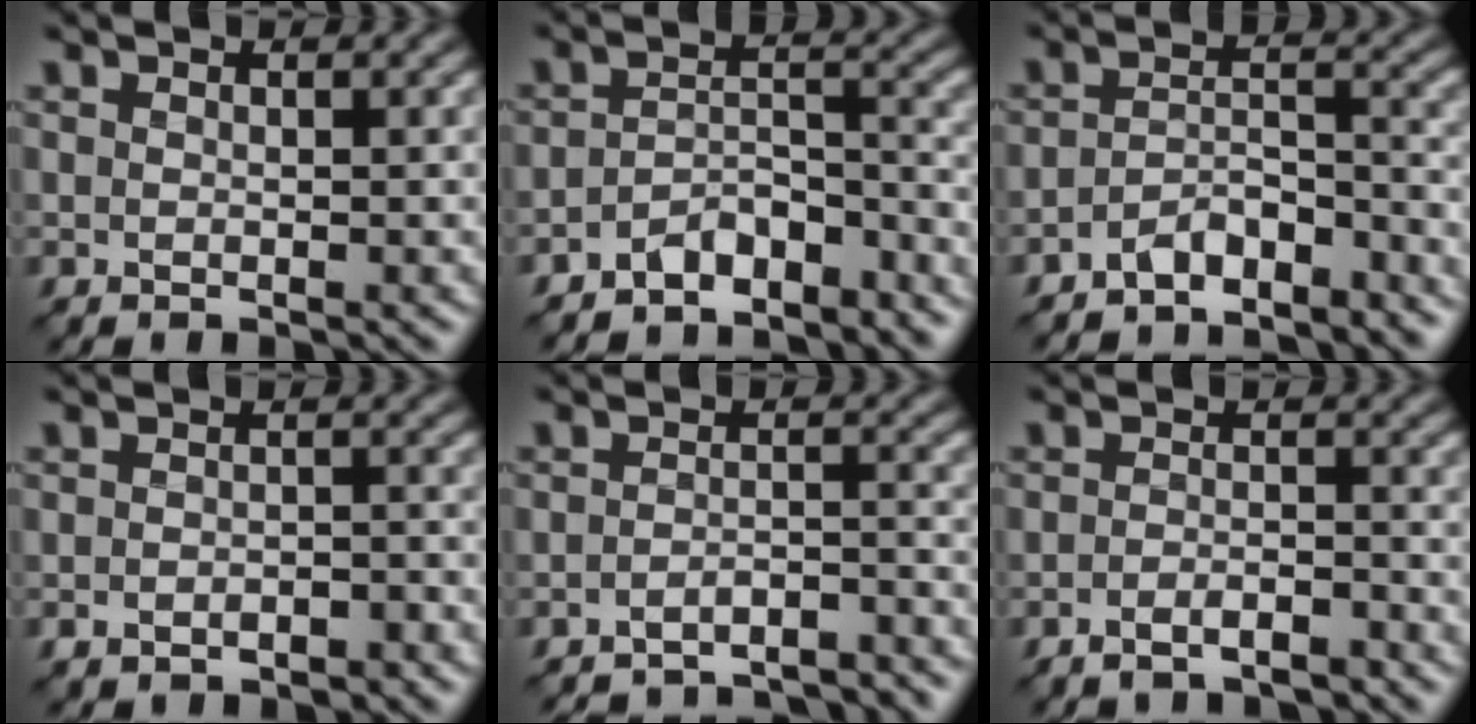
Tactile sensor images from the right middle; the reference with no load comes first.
{"total": 5.0, "force": [-4.4, 1.6, 1.9], "torque": [-0.033, 0.002, -0.080]}
{"total": 4.3, "force": [-3.8, 1.0, 1.7], "torque": [-0.035, 0.003, -0.073]}
{"total": 1.9, "force": [-1.4, 0.9, 0.9], "torque": [-0.017, 0.002, -0.024]}
{"total": 6.4, "force": [-6.1, 0.7, 1.6], "torque": [-0.025, -0.007, -0.088]}
{"total": 2.1, "force": [-1.8, 0.3, 1.0], "torque": [-0.021, 0.001, -0.035]}